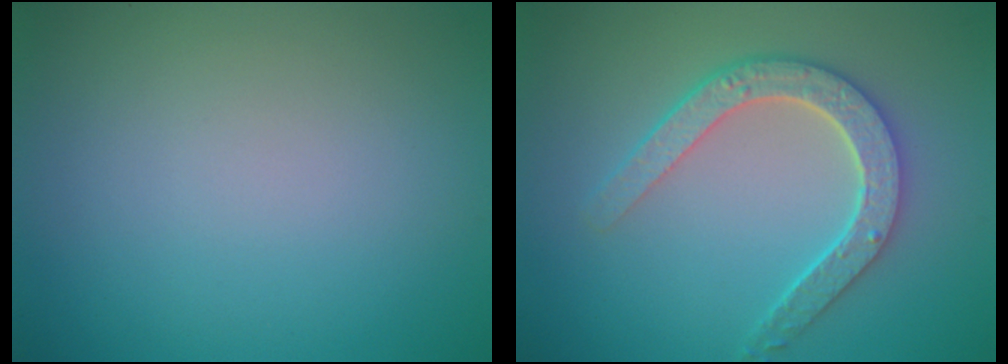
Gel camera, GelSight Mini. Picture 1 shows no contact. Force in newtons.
{"total": 4.6, "press": 3.7, "slide": 2.6}